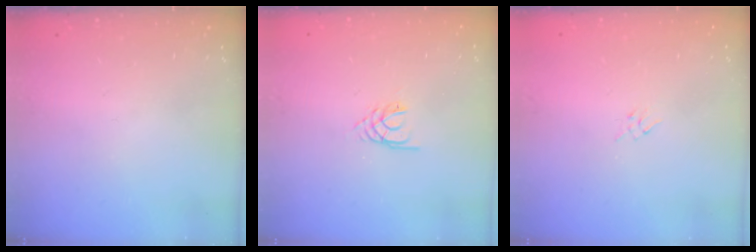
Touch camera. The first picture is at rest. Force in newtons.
{"total": 2.7, "press": 2.6, "slide": 0.4}
{"total": 1.6, "press": 1.6, "slide": 0.4}